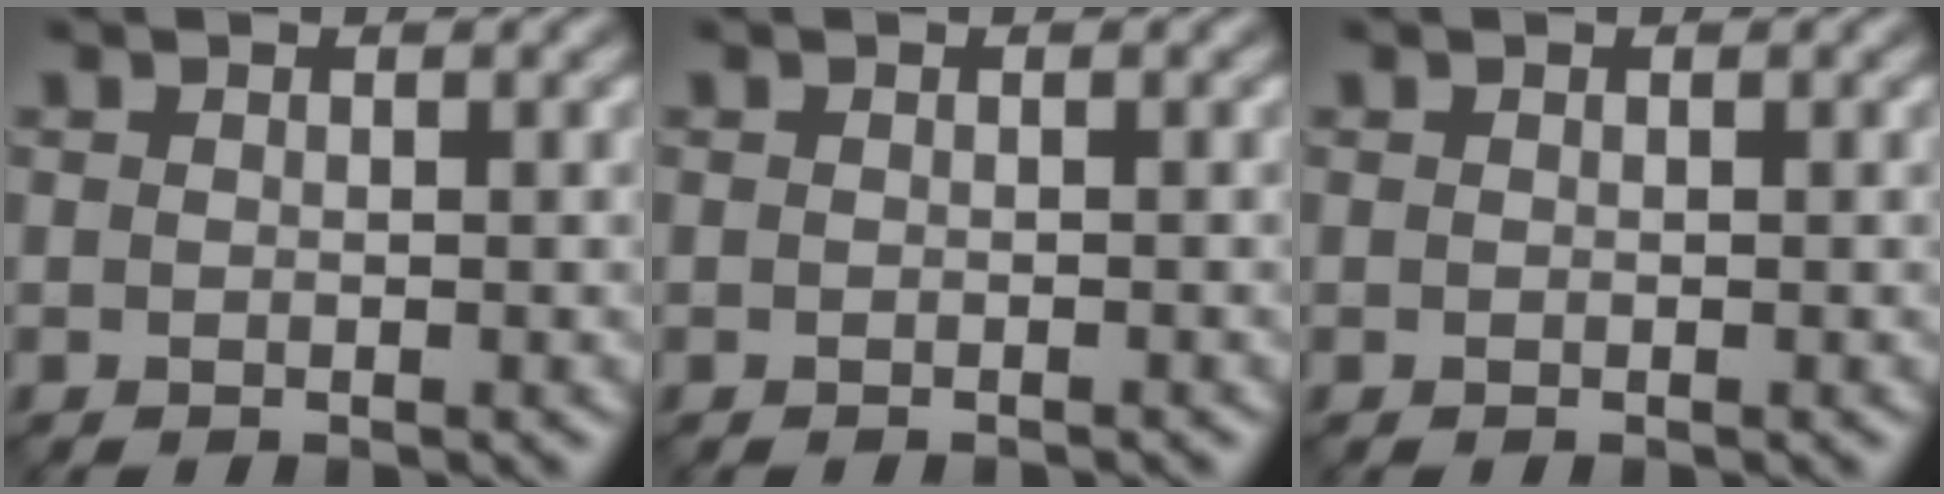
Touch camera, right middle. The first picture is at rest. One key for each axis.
{"total": 0.9, "fx": -0.9, "fy": -0.1, "fz": 0.2, "tx": 0.001, "ty": -0.003, "tz": -0.010}
{"total": 0.0}